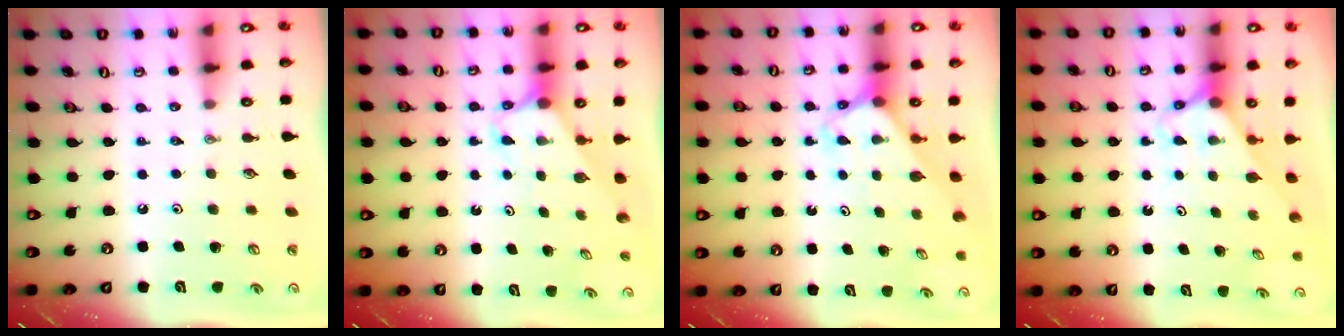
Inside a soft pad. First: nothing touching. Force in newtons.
{"total": 4.1, "press": 4.0, "slide": 0.4}
{"total": 2.6, "press": 2.6, "slide": 0.2}
{"total": 2.6, "press": 2.6, "slide": 0.2}